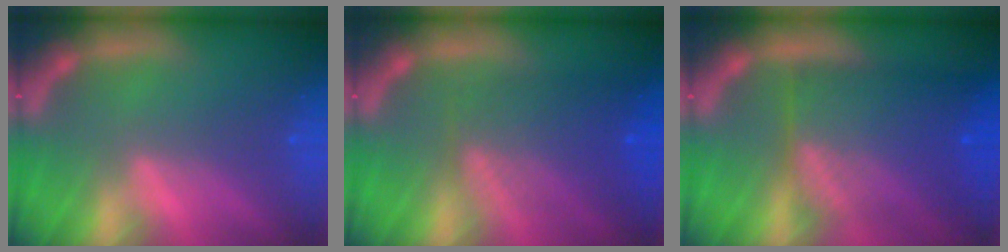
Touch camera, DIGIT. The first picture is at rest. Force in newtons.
{"total": 6.6}
{"total": 10.1}